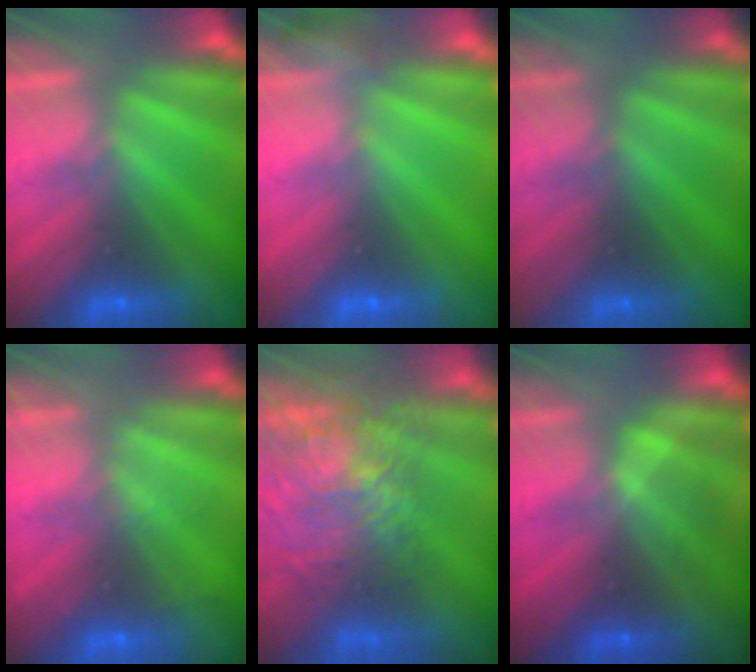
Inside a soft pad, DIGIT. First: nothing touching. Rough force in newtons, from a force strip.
{"total": 2.8}
{"total": 2.9}
{"total": 1.9}
{"total": 7.8}
{"total": 1.7}